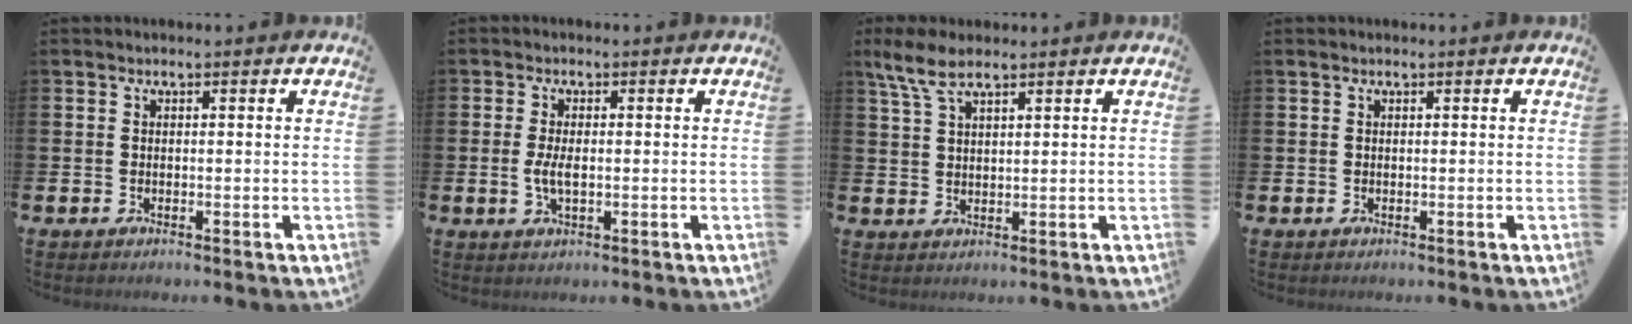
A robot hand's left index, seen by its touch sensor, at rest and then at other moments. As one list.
[{"total": 2.8, "force": [-0.3, 1.3, 2.5], "torque": [-0.048, 0.004, -0.006]}, {"total": 5.4, "force": [4.0, 1.6, 3.2], "torque": [-0.065, -0.010, 0.071]}, {"total": 0.0}]